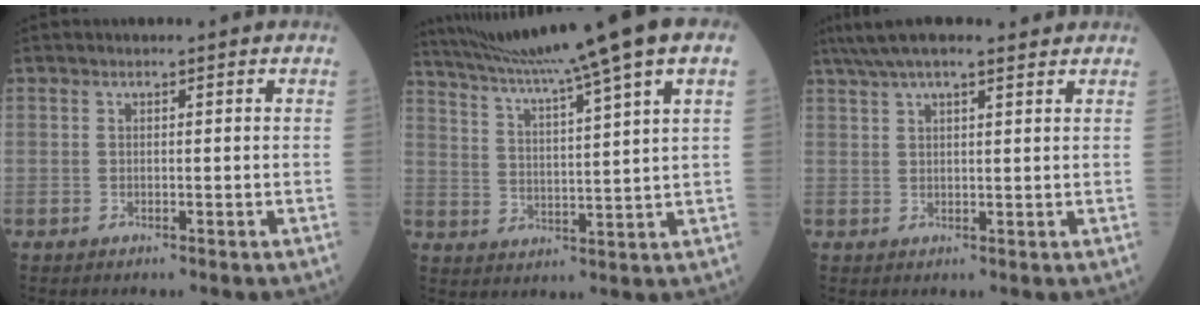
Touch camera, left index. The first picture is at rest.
{"total": 17.3, "force": [13.0, -1.6, 11.3], "torque": [-0.192, 0.012, 0.192]}
{"total": 9.8, "force": [8.0, 1.8, 5.4], "torque": [-0.094, 0.041, 0.124]}